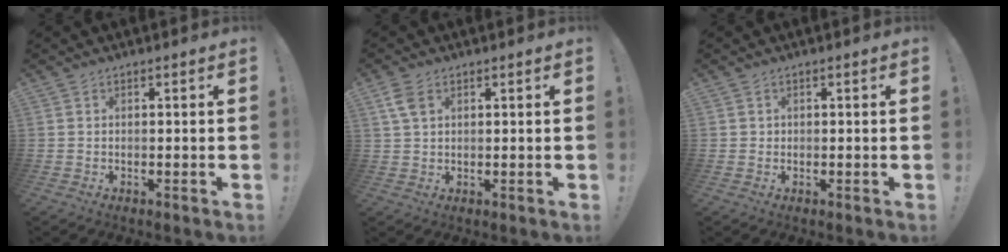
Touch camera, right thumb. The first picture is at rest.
{"total": 4.8, "force": [2.2, 2.8, 3.2], "torque": [-0.059, 0.000, 0.042]}
{"total": 0.9, "force": [0.0, 0.9, 0.1], "torque": [-0.005, 0.005, 0.001]}